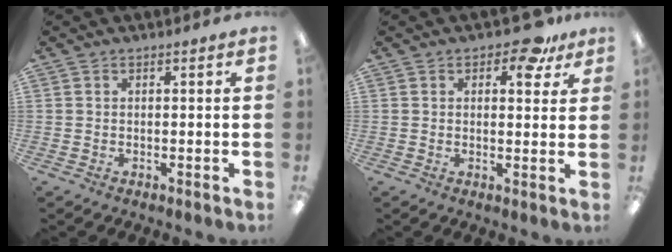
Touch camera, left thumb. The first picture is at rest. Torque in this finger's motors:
{"motor_torque": [-0.11, 0.01, -0.35, 0.15, 0.05]}